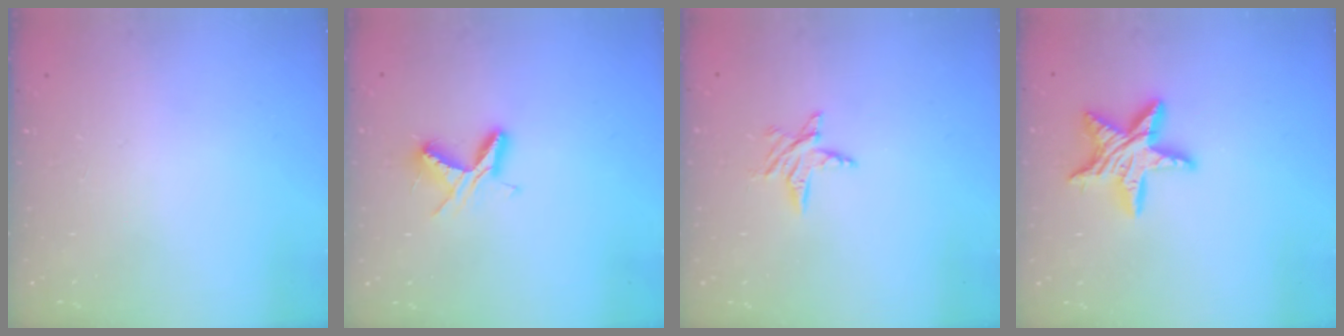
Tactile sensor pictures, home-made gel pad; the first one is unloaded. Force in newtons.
{"total": 5.9, "press": 5.9, "slide": 0.5}
{"total": 6.5, "press": 6.5, "slide": 0.5}
{"total": 13.1, "press": 13.1, "slide": 0.9}